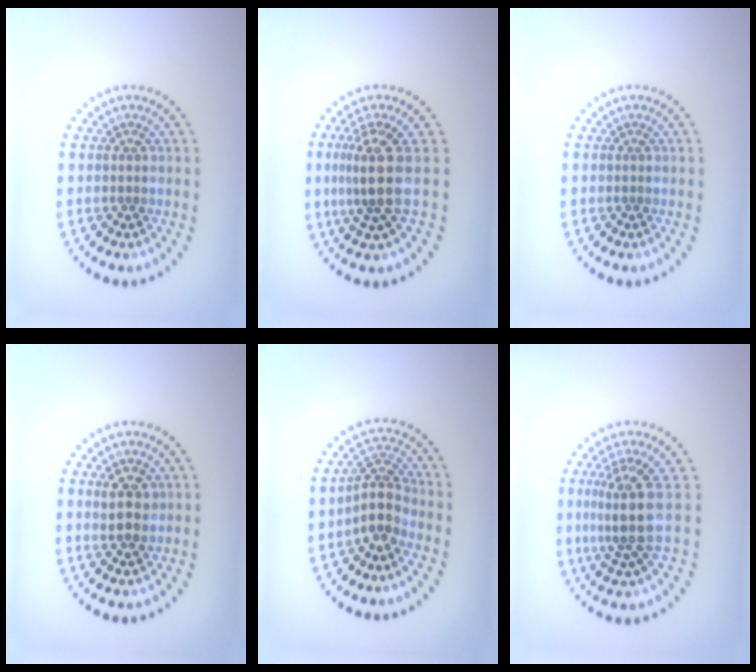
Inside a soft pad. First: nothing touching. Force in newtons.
{"total": 3.6, "press": 2.7, "slide": 2.4}
{"total": 0.0}
{"total": 2.5, "press": 2.4, "slide": 0.6}
{"total": 3.1, "press": 2.5, "slide": 1.9}
{"total": 4.2, "press": 3.2, "slide": 2.7}